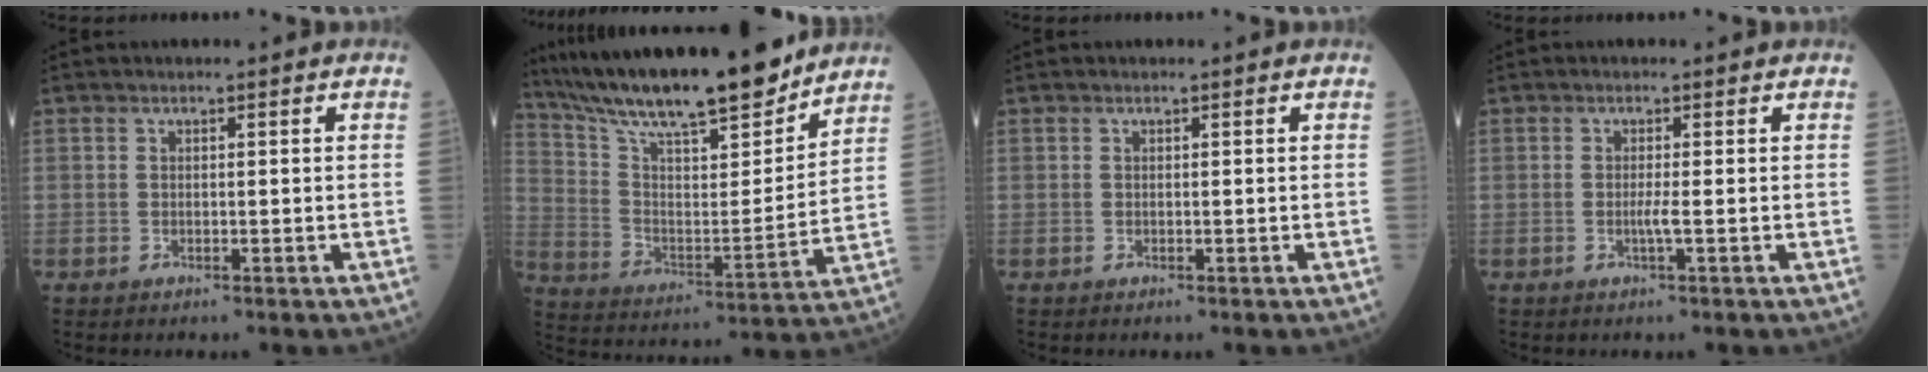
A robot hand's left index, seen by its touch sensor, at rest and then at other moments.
{"total": 22.0, "force": [19.0, 2.5, 10.8], "torque": [-0.194, -0.002, 0.314]}
{"total": 0.0}
{"total": 1.3, "force": [-0.3, -0.4, 1.2], "torque": [-0.025, -0.001, -0.008]}